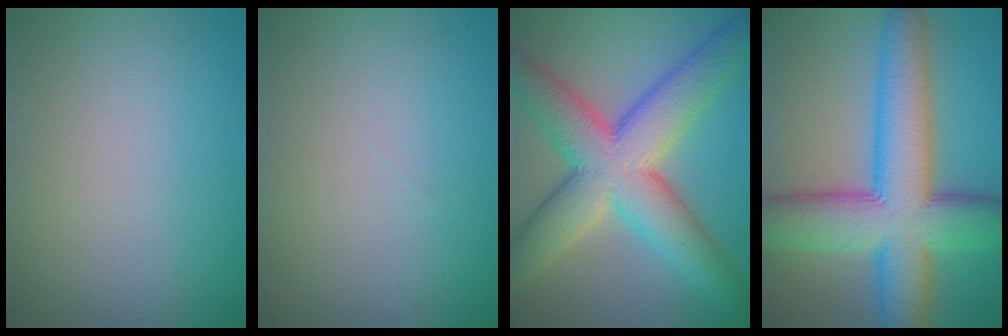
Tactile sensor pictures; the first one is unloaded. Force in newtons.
{"total": 0.0}
{"total": 10.5, "press": 10.5, "slide": 0.4}
{"total": 11.7, "press": 11.7, "slide": 0.1}